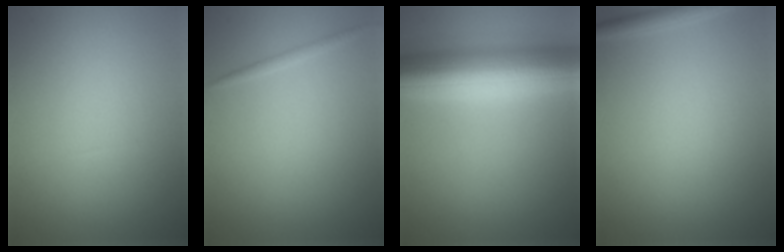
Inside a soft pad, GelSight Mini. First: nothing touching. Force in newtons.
{"total": 0.8, "press": 0.8, "slide": 0.1}
{"total": 10.5, "press": 10.5, "slide": 0.2}
{"total": 1.6, "press": 1.6, "slide": 0.1}